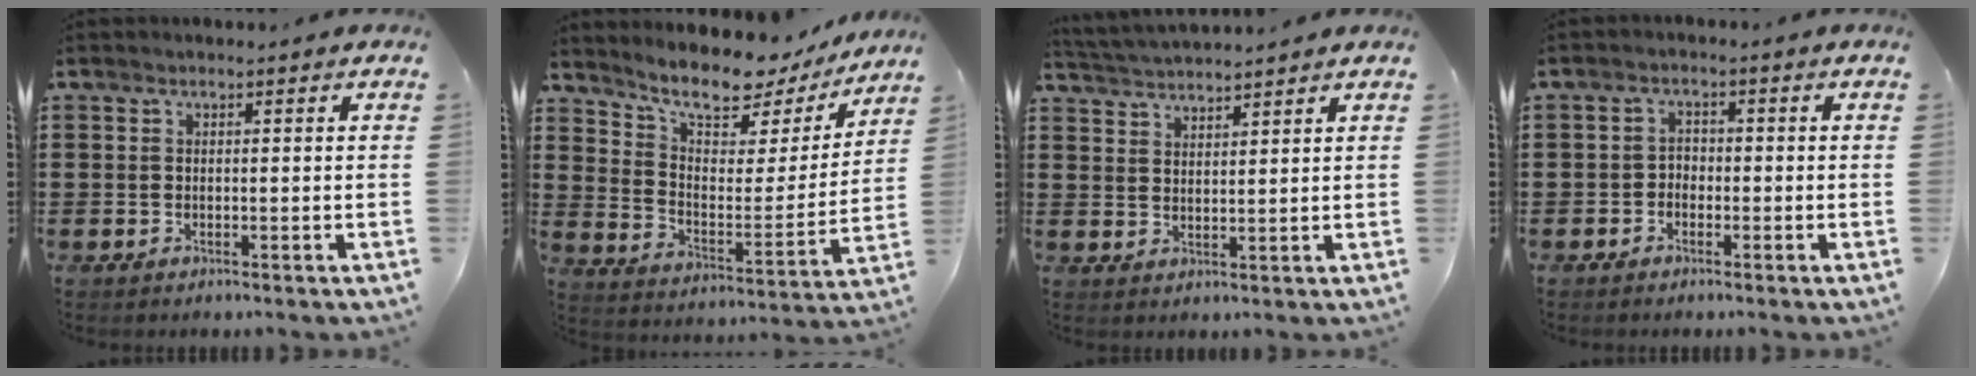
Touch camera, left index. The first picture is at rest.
{"total": 8.8, "force": [7.8, 2.4, 3.4], "torque": [-0.079, -0.058, 0.132]}
{"total": 3.0, "force": [2.9, -0.2, -0.2], "torque": [-0.008, -0.010, 0.053]}
{"total": 1.6, "force": [-1.3, 0.9, 0.2], "torque": [-0.010, 0.004, -0.029]}